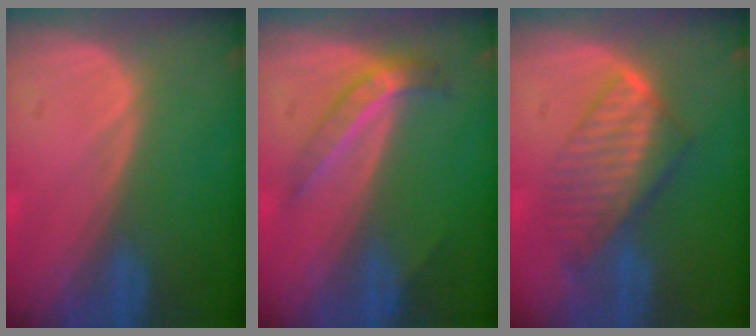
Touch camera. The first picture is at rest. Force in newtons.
{"total": 4.0, "press": 3.9, "slide": 0.7}
{"total": 7.2, "press": 6.6, "slide": 2.9}